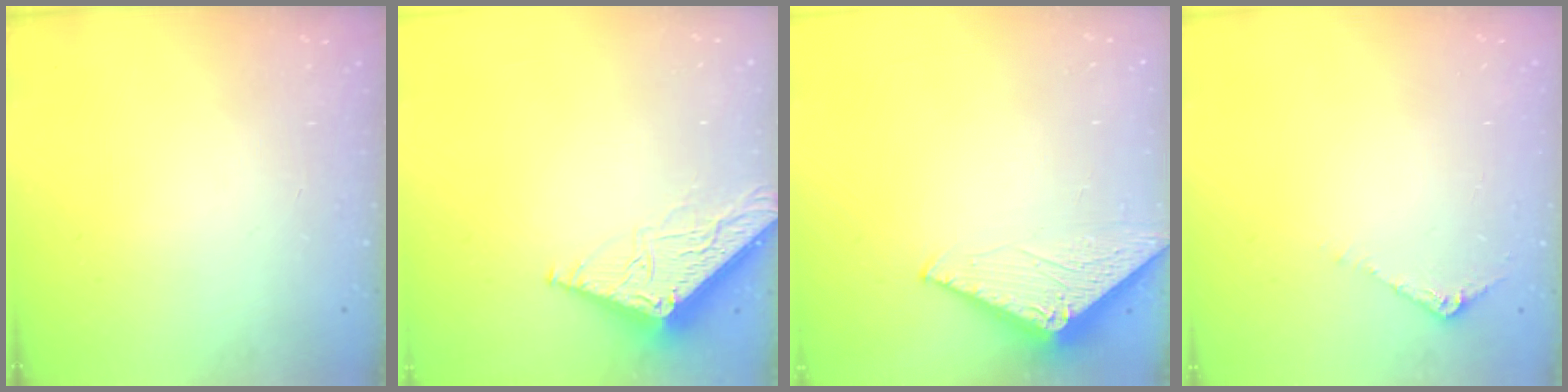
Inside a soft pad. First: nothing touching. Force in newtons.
{"total": 6.8, "press": 6.8, "slide": 0.5}
{"total": 2.9, "press": 2.9, "slide": 0.3}
{"total": 6.0, "press": 5.9, "slide": 0.8}